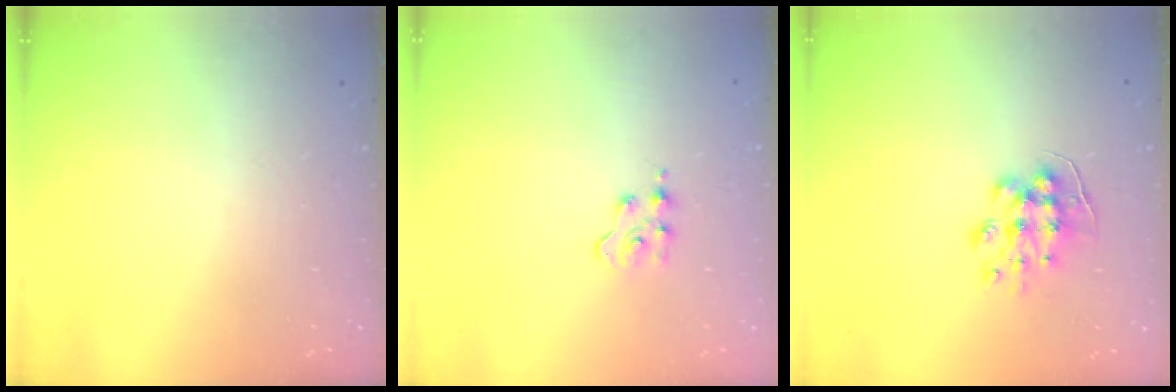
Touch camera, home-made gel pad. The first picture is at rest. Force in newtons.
{"total": 2.8, "press": 2.8, "slide": 0.3}
{"total": 8.5, "press": 8.5, "slide": 0.3}